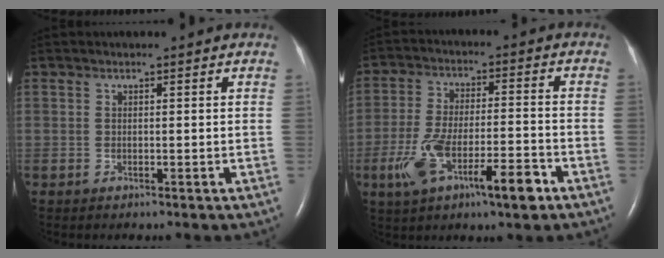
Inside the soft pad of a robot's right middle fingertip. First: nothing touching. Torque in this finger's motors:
{"motor_torque": [1.56, -0.57, 0.35, 0.13]}